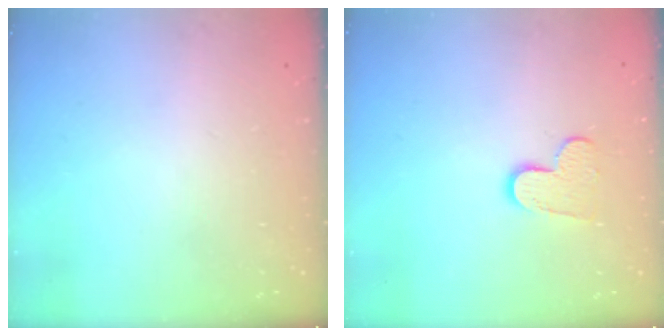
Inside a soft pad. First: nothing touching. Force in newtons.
{"total": 8.3, "press": 8.2, "slide": 0.5}